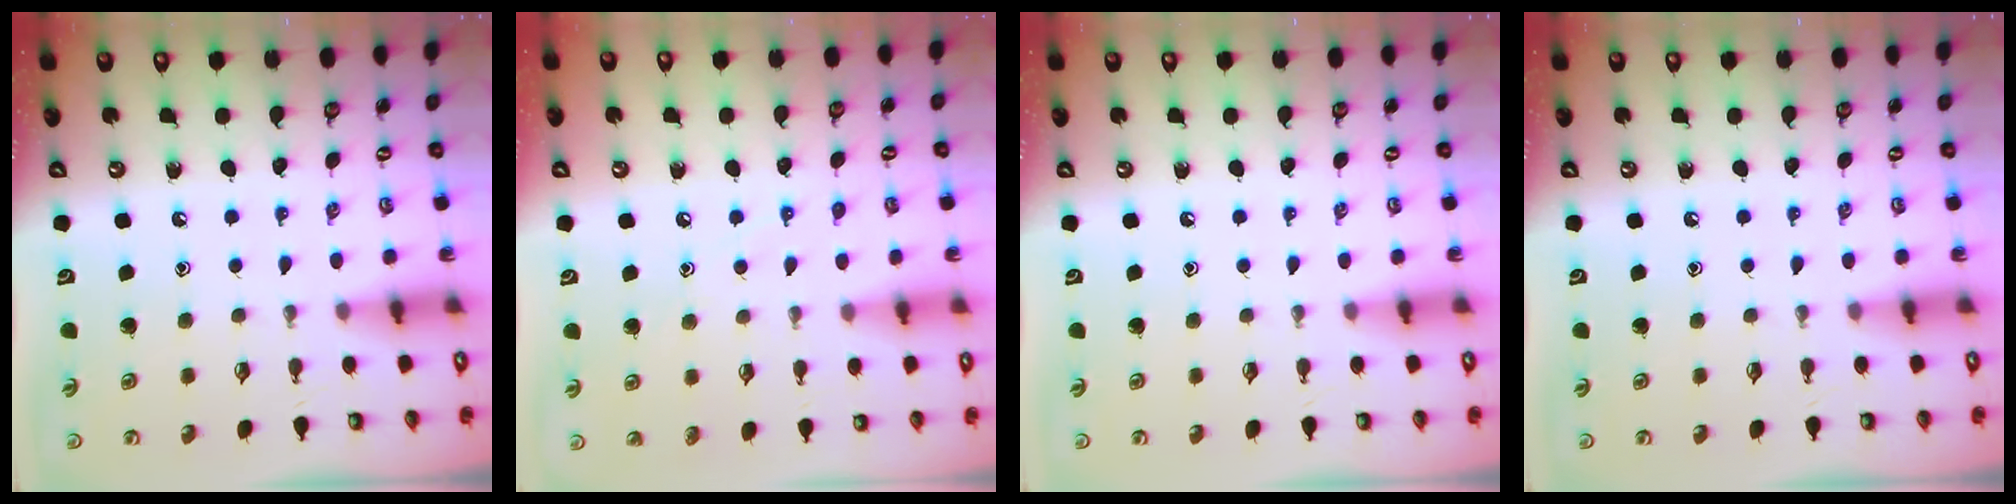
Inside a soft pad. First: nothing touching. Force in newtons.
{"total": 6.7, "press": 6.7, "slide": 0.4}
{"total": 0.0}
{"total": 0.0}